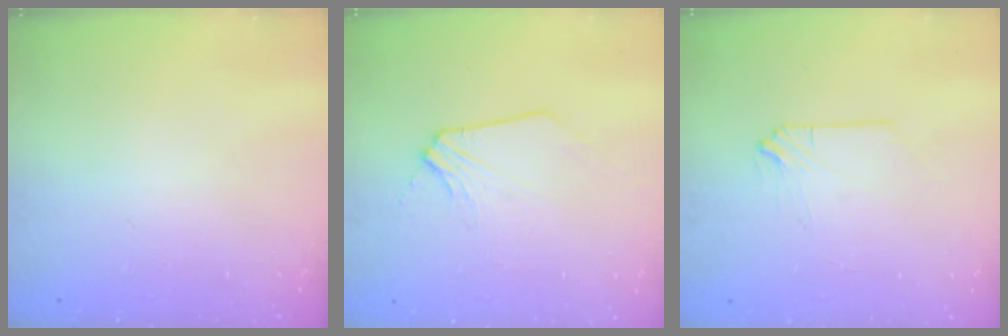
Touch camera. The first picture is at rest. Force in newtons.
{"total": 2.3, "press": 2.2, "slide": 0.5}
{"total": 0.0}